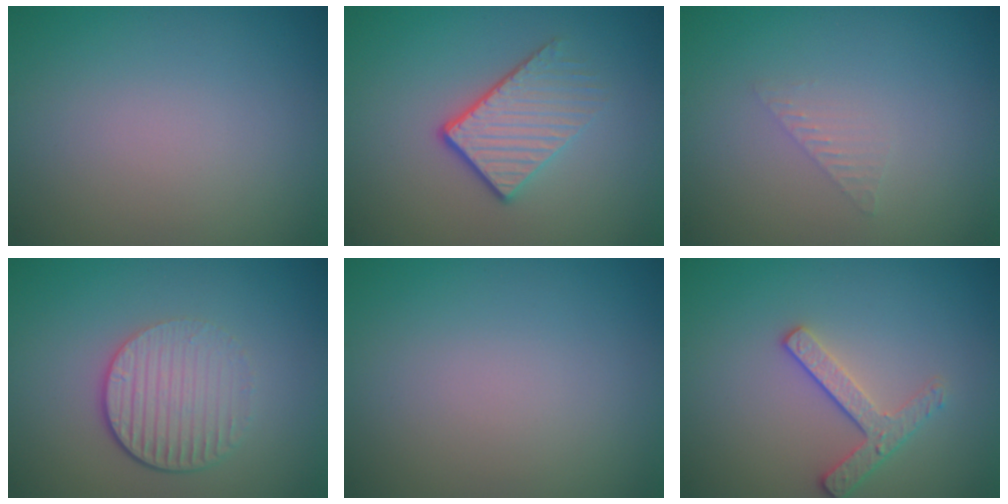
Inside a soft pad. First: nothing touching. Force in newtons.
{"total": 3.9, "press": 2.8, "slide": 2.8}
{"total": 1.0, "press": 1.0, "slide": 0.0}
{"total": 4.3, "press": 2.8, "slide": 3.2}
{"total": 0.0}
{"total": 2.4, "press": 2.3, "slide": 0.8}